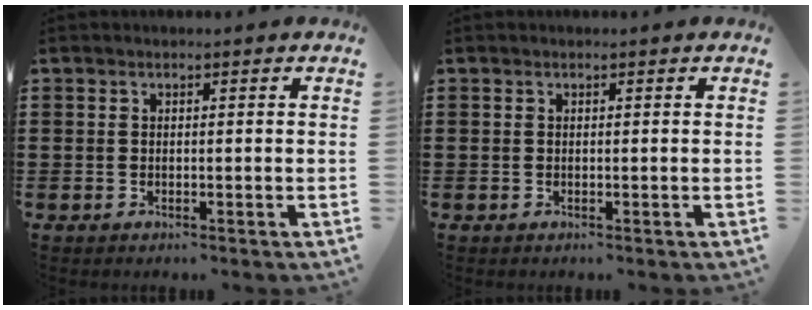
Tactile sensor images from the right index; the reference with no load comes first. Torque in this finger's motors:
{"motor_torque": [0.00, 0.00, 0.00, 0.00]}